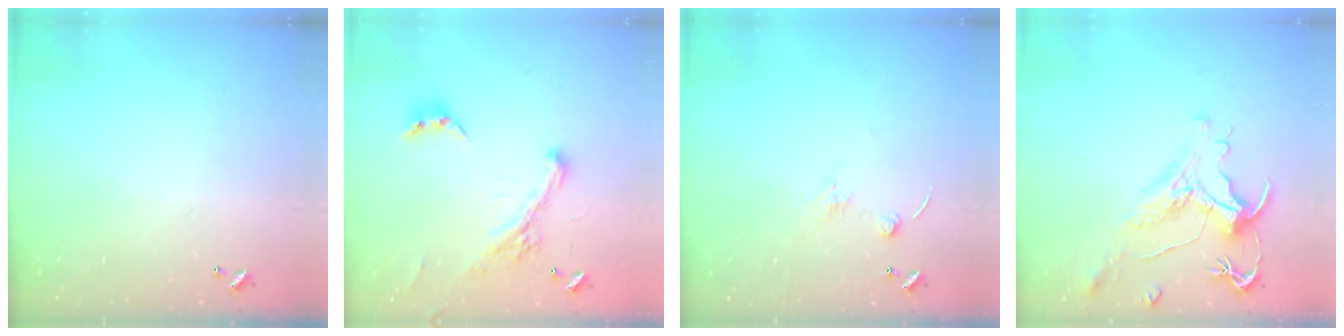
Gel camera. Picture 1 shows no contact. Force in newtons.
{"total": 3.9, "press": 3.5, "slide": 1.5}
{"total": 2.3, "press": 2.3, "slide": 0.5}
{"total": 1.8, "press": 1.2, "slide": 1.3}